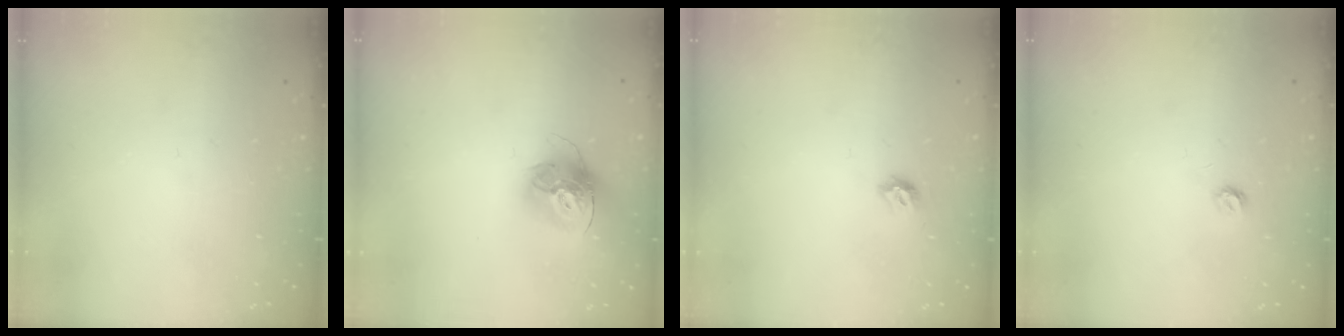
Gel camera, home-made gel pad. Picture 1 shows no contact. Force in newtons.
{"total": 15.1, "press": 15.0, "slide": 1.5}
{"total": 5.5, "press": 5.4, "slide": 0.9}
{"total": 3.6, "press": 3.6, "slide": 0.3}